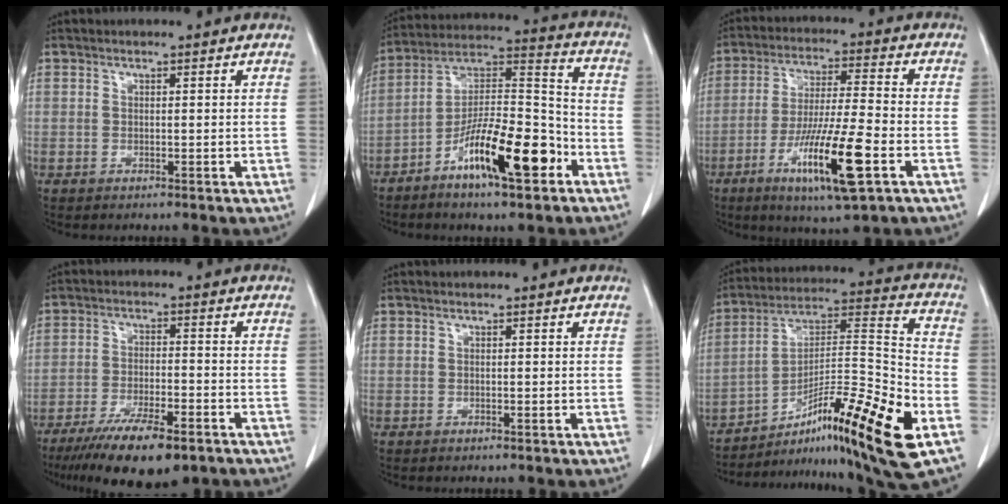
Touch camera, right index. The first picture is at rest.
{"total": 15.9, "force": [-7.9, 3.6, 13.4], "torque": [-0.227, 0.012, -0.131]}
{"total": 14.2, "force": [-5.9, 0.9, 12.9], "torque": [-0.239, -0.022, -0.100]}
{"total": 13.0, "force": [-9.0, 3.1, 8.8], "torque": [-0.146, -0.026, -0.145]}
{"total": 0.0}
{"total": 22.8, "force": [-11.9, 1.0, 19.5], "torque": [-0.285, 0.002, -0.187]}